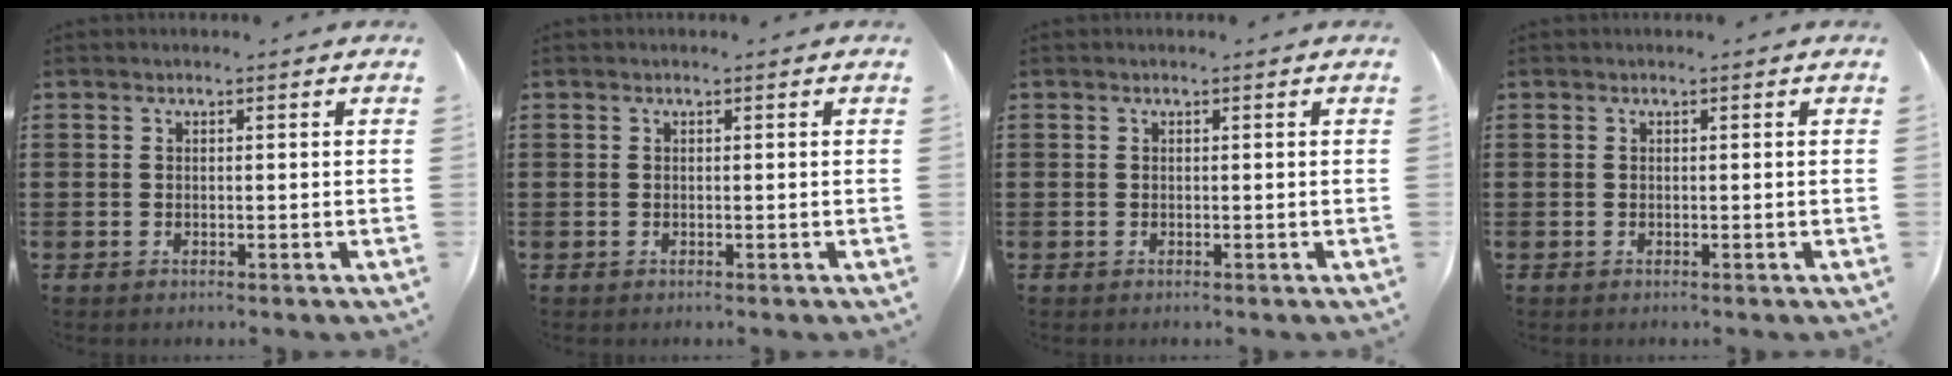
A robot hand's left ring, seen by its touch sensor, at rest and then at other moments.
{"total": 0.0}
{"total": 0.0}
{"total": 0.0}